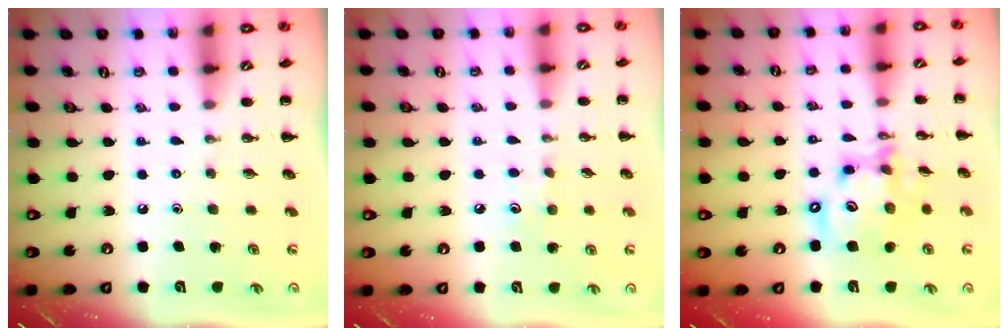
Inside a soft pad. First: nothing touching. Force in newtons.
{"total": 6.2, "press": 6.0, "slide": 1.6}
{"total": 15.1, "press": 14.6, "slide": 3.6}